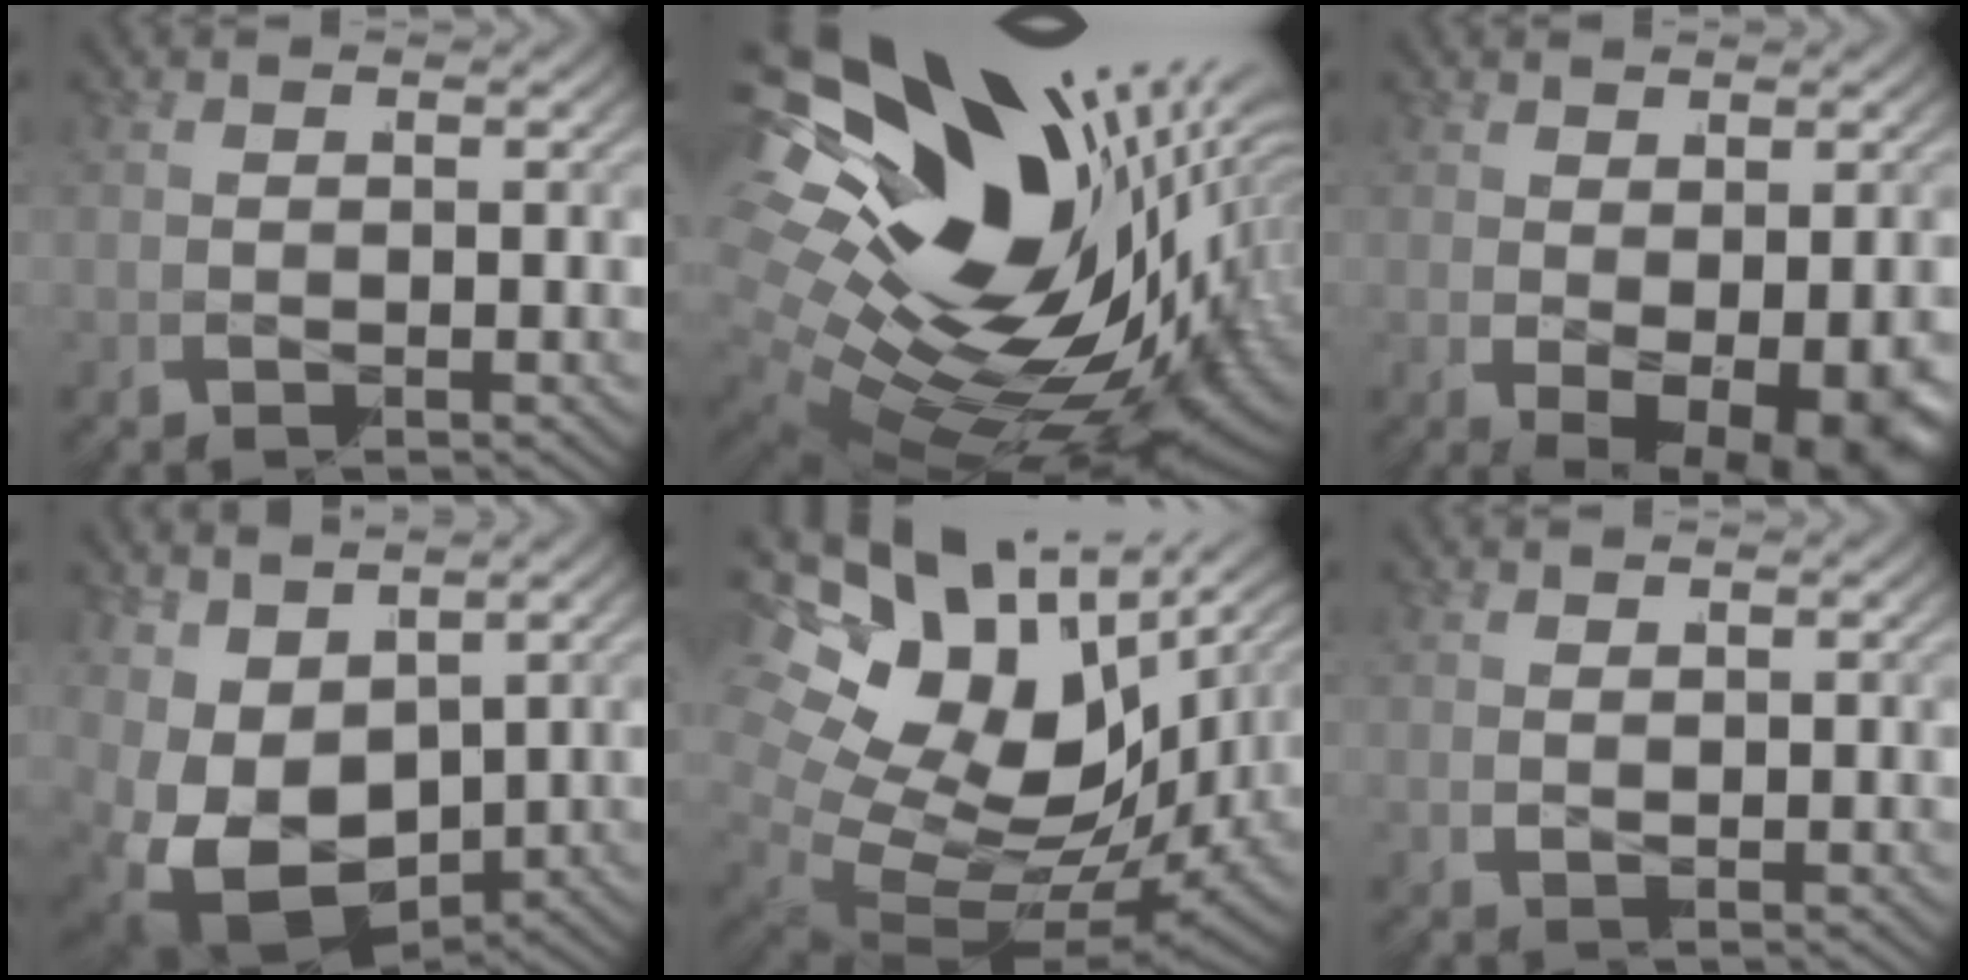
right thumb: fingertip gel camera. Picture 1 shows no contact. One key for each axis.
{"total": 28.1, "fx": -2.0, "fy": 18.8, "fz": 20.8, "tx": -0.356, "ty": -0.042, "tz": -0.017}
{"total": 7.6, "fx": -2.3, "fy": 4.4, "fz": 5.8, "tx": -0.084, "ty": -0.022, "tz": -0.026}
{"total": 10.5, "fx": -2.2, "fy": 7.6, "fz": 7.0, "tx": -0.182, "ty": -0.054, "tz": -0.007}
{"total": 15.3, "fx": -1.1, "fy": 10.6, "fz": 10.9, "tx": -0.217, "ty": -0.040, "tz": 0.000}
{"total": 0.9, "fx": 0.6, "fy": -0.4, "fz": -0.5, "tx": 0.019, "ty": 0.005, "tz": 0.012}